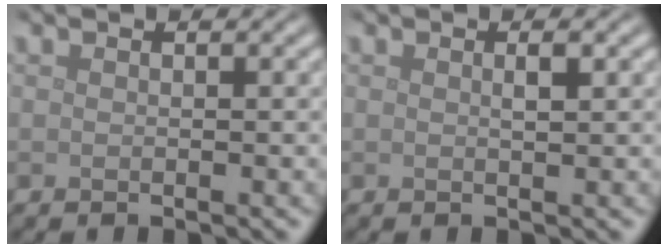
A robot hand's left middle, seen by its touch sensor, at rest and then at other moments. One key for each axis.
{"total": 1.0, "fx": 0.4, "fy": 0.2, "fz": 1.0, "tx": -0.016, "ty": 0.002, "tz": 0.005}